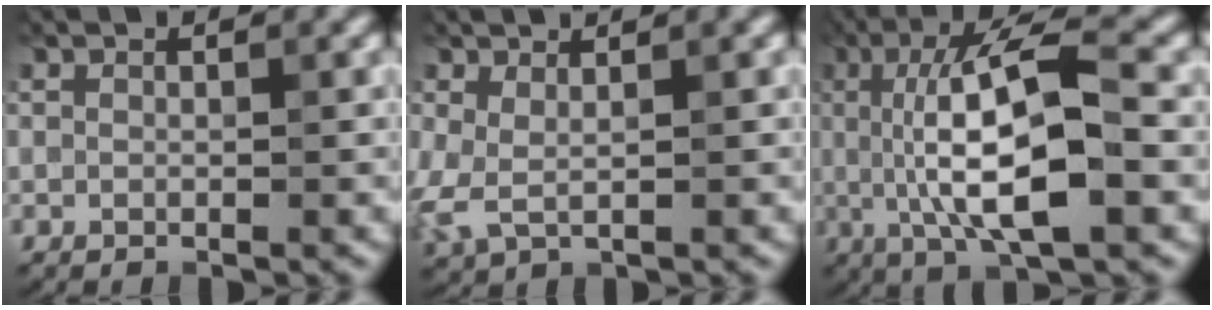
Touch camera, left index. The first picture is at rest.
{"total": 1.0, "force": [0.4, 0.3, 0.8], "torque": [-0.025, -0.004, 0.003]}
{"total": 9.3, "force": [-0.4, 2.6, 8.9], "torque": [-0.145, 0.005, -0.013]}